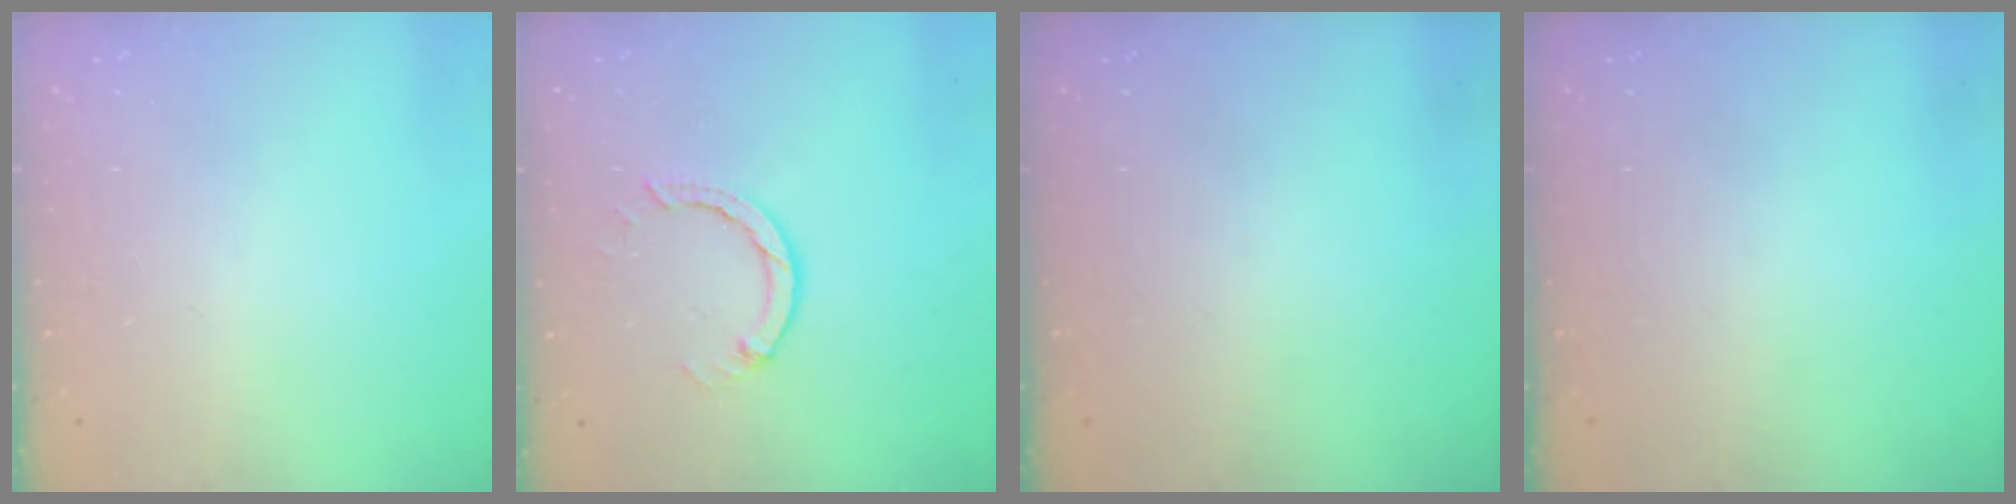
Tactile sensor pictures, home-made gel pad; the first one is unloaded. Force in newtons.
{"total": 2.7, "press": 2.7, "slide": 0.3}
{"total": 0.0}
{"total": 0.0}